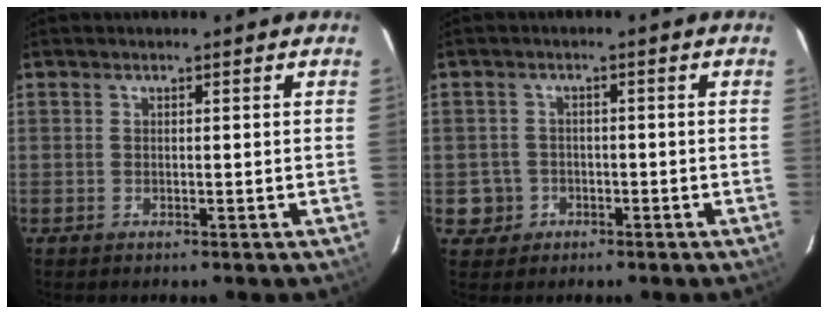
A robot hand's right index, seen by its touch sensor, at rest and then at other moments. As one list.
[{"total": 4.4, "force": [-1.4, 4.2, 0.2], "torque": [-0.014, 0.020, -0.018]}]